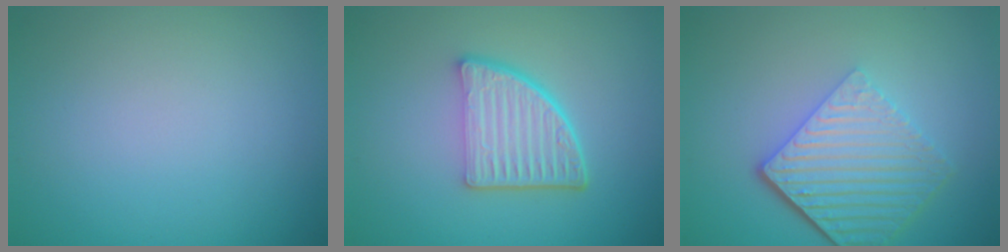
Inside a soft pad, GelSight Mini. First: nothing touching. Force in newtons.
{"total": 5.2, "press": 3.7, "slide": 3.7}
{"total": 6.2, "press": 4.2, "slide": 4.6}